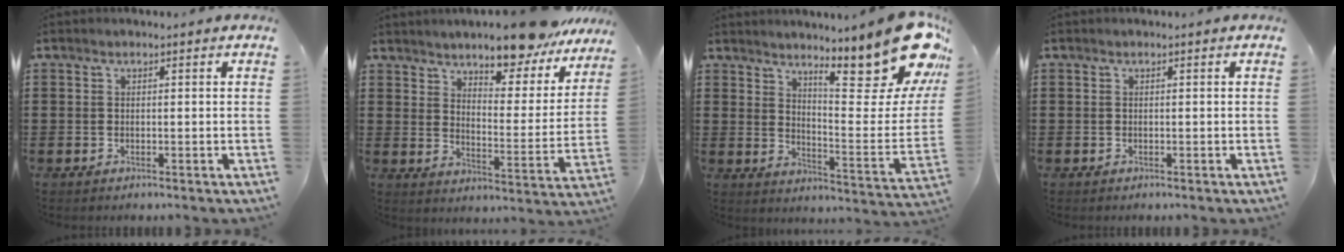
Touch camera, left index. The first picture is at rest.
{"total": 8.9, "force": [8.5, 0.6, 2.7], "torque": [-0.055, -0.066, 0.147]}
{"total": 17.2, "force": [12.0, 3.5, 11.8], "torque": [-0.176, -0.090, 0.193]}
{"total": 0.0}